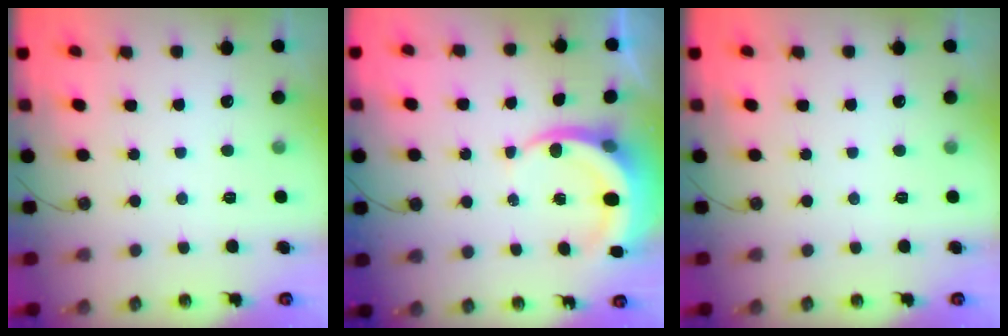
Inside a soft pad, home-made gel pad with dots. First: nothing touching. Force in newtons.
{"total": 6.4, "press": 6.3, "slide": 0.8}
{"total": 0.0}